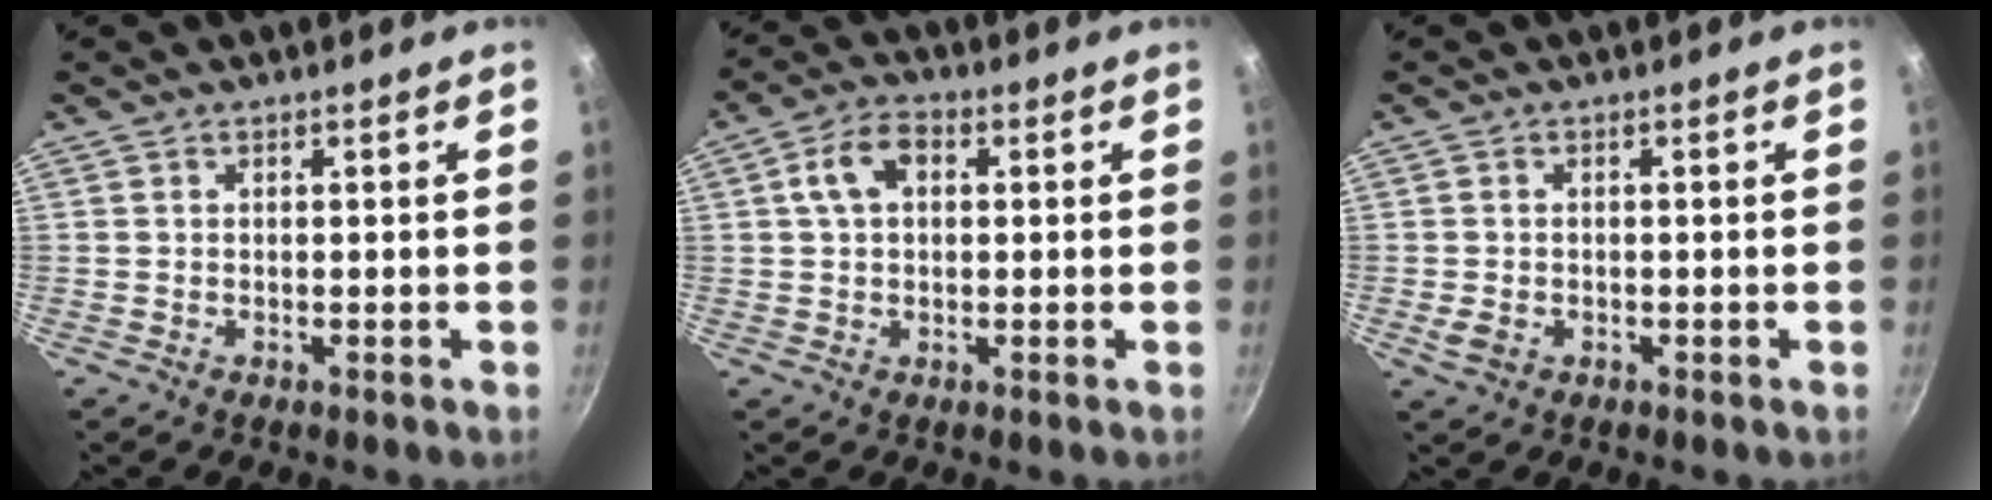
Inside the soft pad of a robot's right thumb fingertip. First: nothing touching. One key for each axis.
{"total": 6.8, "fx": 1.4, "fy": 4.5, "fz": 4.8, "tx": -0.074, "ty": 0.018, "tz": 0.018}
{"total": 2.6, "fx": -0.8, "fy": 2.0, "fz": 1.5, "tx": -0.025, "ty": 0.001, "tz": -0.013}